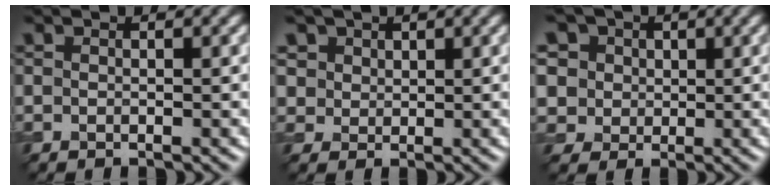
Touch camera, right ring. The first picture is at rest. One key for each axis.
{"total": 4.2, "fx": 2.4, "fy": 3.2, "fz": 1.3, "tx": -0.048, "ty": 0.000, "tz": 0.048}
{"total": 9.2, "fx": 4.5, "fy": 7.1, "fz": 3.6, "tx": -0.085, "ty": 0.022, "tz": 0.054}